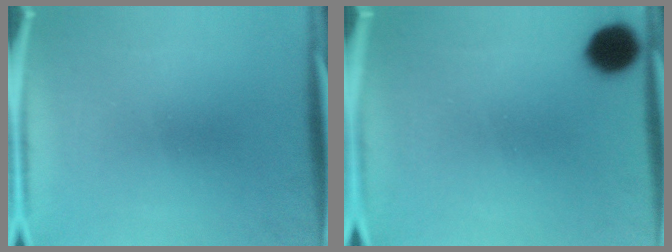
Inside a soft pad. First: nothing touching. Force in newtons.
{"total": 7.4}